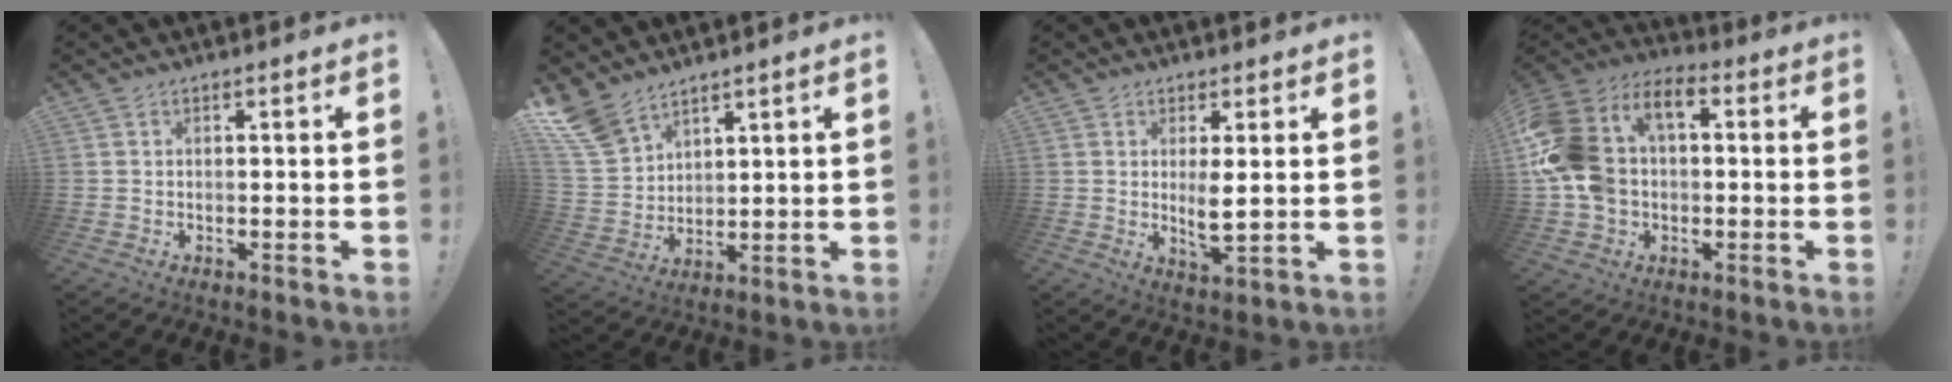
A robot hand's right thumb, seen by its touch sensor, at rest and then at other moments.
{"total": 10.5, "force": [8.3, 5.3, 3.5], "torque": [-0.075, -0.056, 0.166]}
{"total": 5.2, "force": [1.0, 1.1, 4.9], "torque": [-0.083, -0.020, 0.017]}
{"total": 17.1, "force": [3.2, 12.3, 11.5], "torque": [-0.241, -0.004, 0.060]}